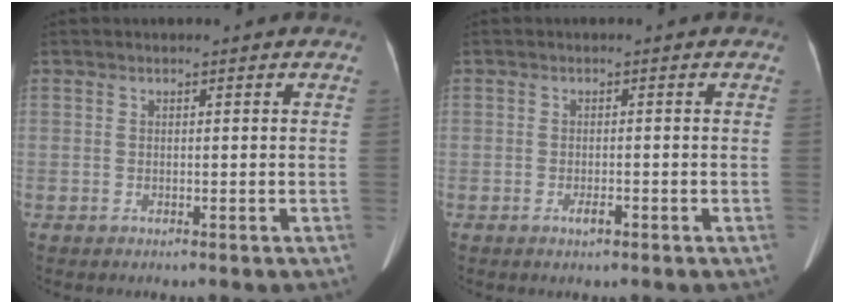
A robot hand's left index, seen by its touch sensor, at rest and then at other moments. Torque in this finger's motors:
{"motor_torque": [0.08, 0.04, 0.17, 0.00]}